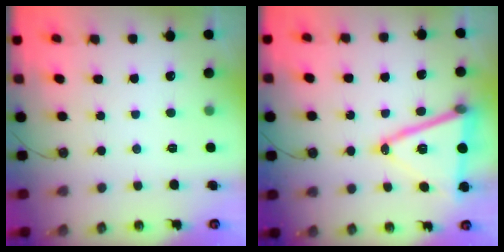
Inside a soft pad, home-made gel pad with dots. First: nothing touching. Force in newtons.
{"total": 17.8, "press": 17.4, "slide": 3.8}